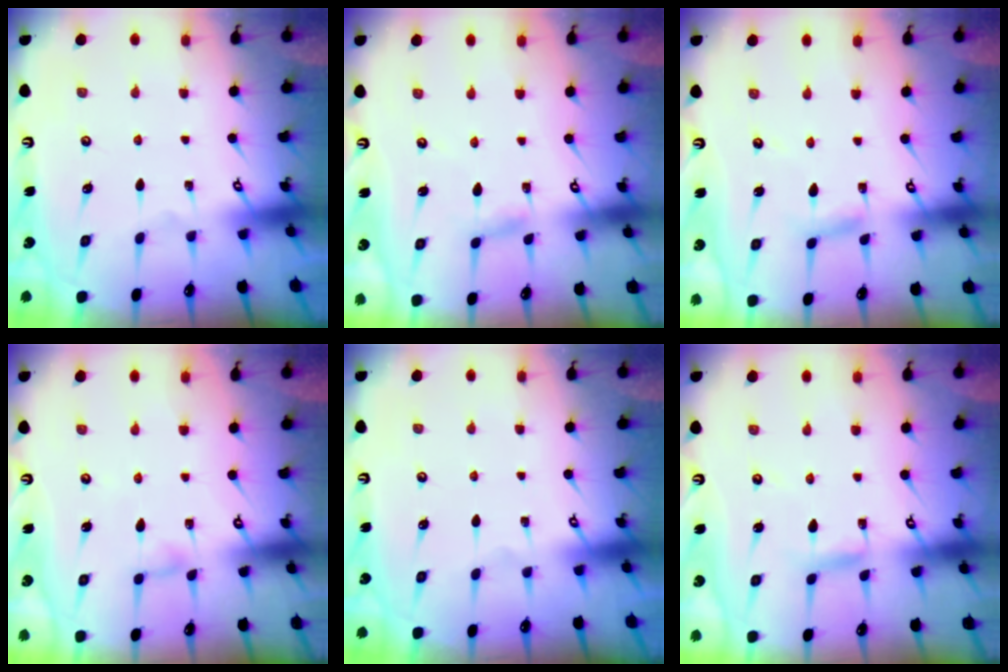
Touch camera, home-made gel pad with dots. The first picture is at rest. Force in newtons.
{"total": 2.4, "press": 2.4, "slide": 0.1}
{"total": 2.7, "press": 2.7, "slide": 0.2}
{"total": 2.3, "press": 2.3, "slide": 0.2}
{"total": 0.0}
{"total": 2.5, "press": 2.5, "slide": 0.2}